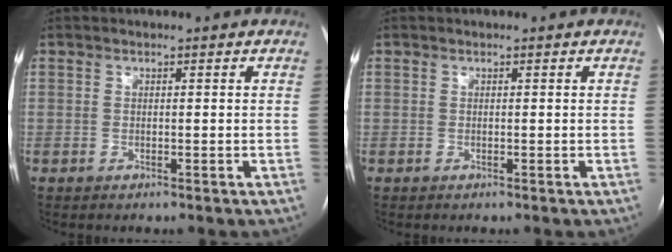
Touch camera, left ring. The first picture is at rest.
{"total": 0.0}